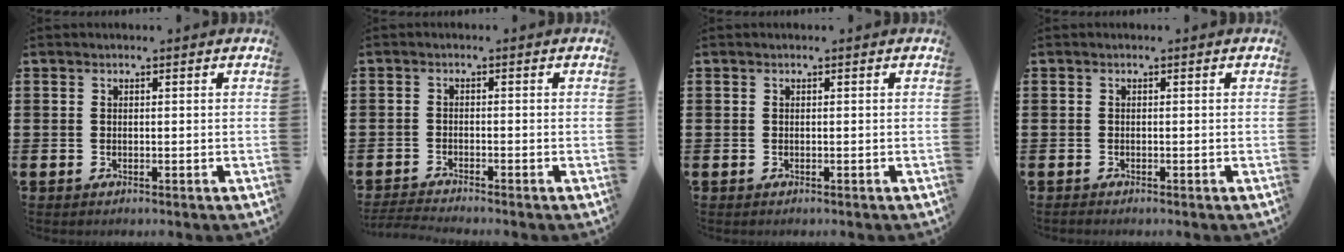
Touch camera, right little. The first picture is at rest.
{"total": 1.4, "force": [-1.3, -0.1, 0.4], "torque": [-0.006, 0.003, -0.027]}
{"total": 0.0}
{"total": 0.0}